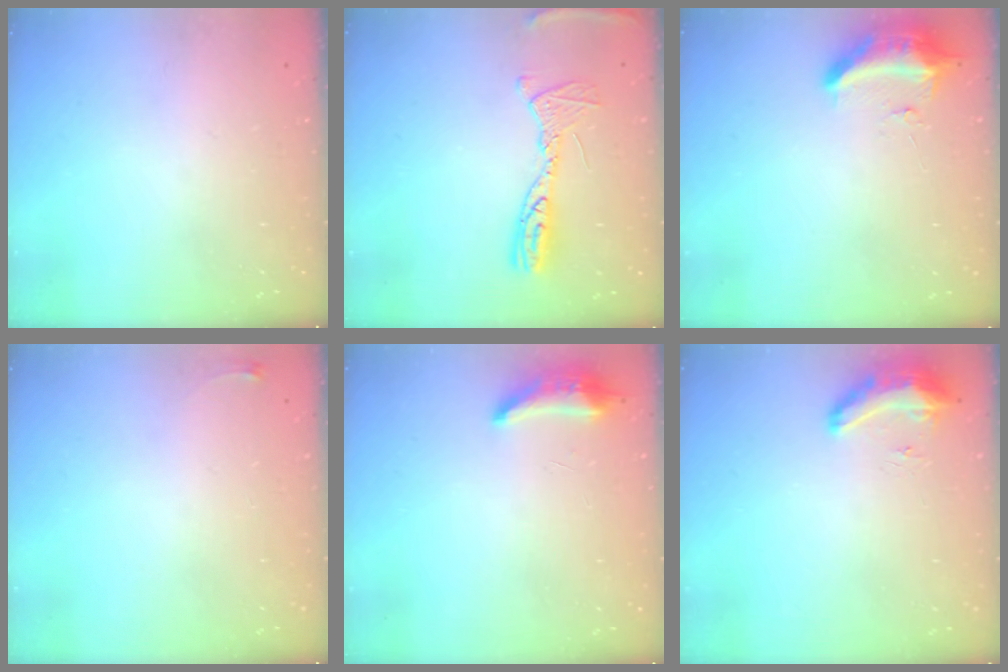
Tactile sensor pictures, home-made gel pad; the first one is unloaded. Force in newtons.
{"total": 12.0, "press": 11.9, "slide": 1.1}
{"total": 9.5, "press": 9.4, "slide": 1.8}
{"total": 2.6, "press": 2.6, "slide": 0.6}
{"total": 8.3, "press": 8.1, "slide": 1.5}
{"total": 16.1, "press": 10.6, "slide": 12.1}